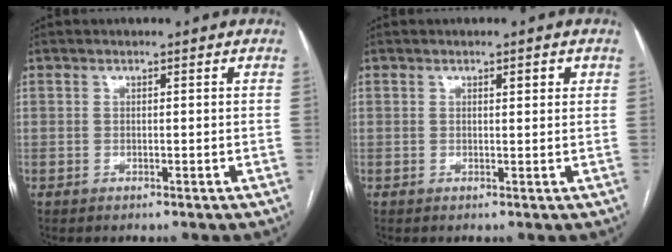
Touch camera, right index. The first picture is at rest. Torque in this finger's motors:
{"motor_torque": [0.04, 0.10, 0.00, 0.01]}